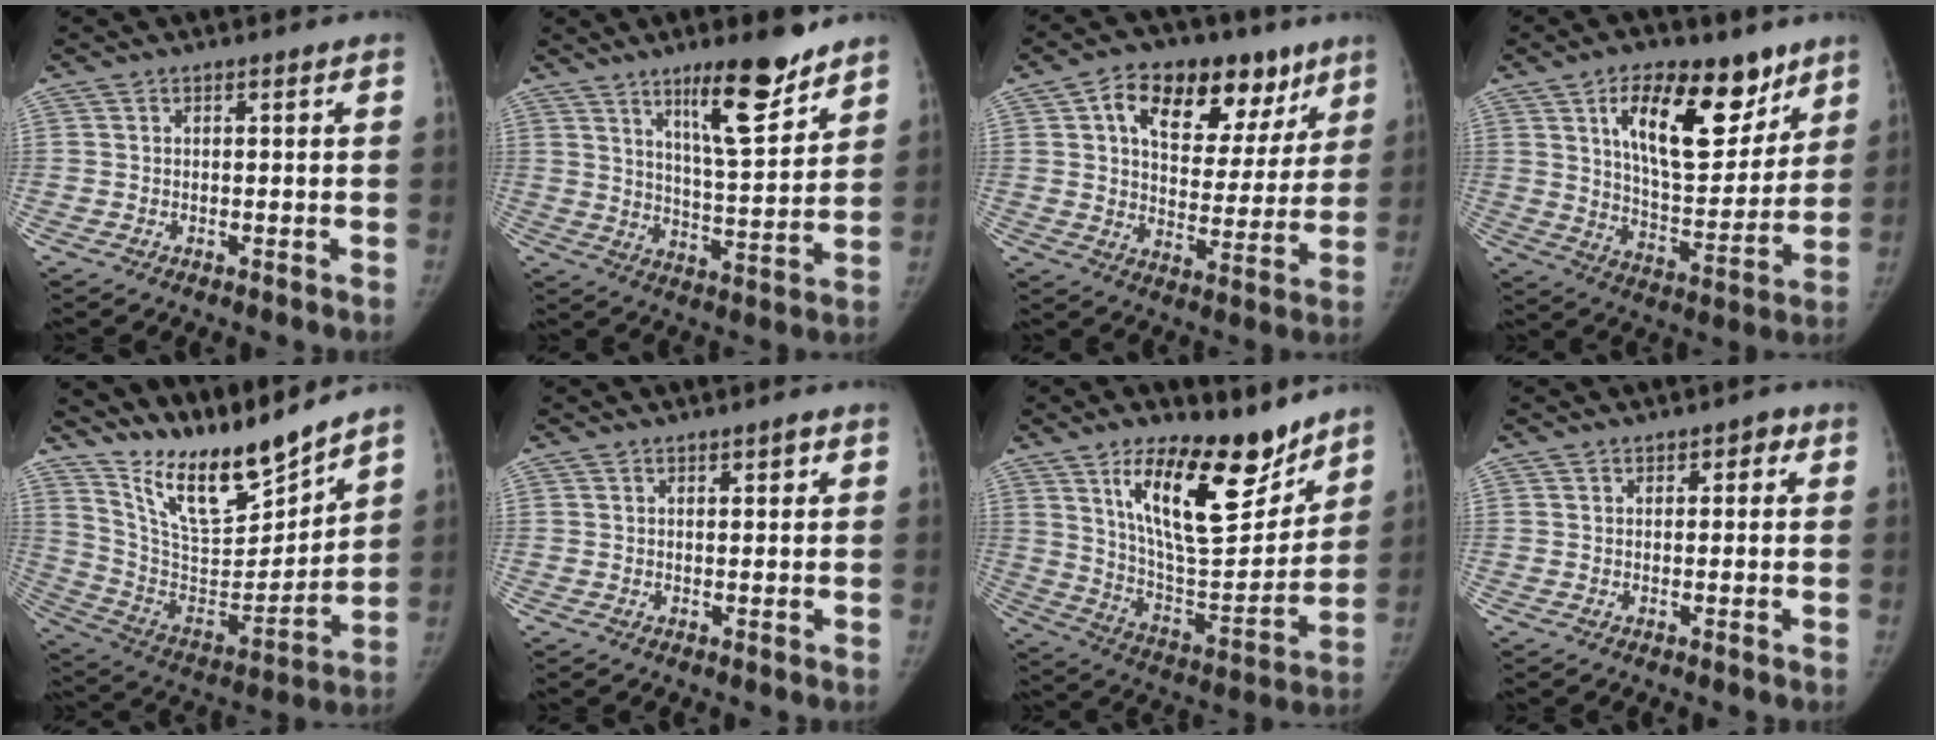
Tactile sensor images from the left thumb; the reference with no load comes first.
{"total": 11.4, "force": [7.8, 2.5, 7.9], "torque": [-0.104, -0.056, 0.125]}
{"total": 20.4, "force": [10.0, 12.0, 13.0], "torque": [-0.145, -0.008, 0.152]}
{"total": 19.1, "force": [10.1, 9.5, 13.1], "torque": [-0.145, -0.059, 0.166]}
{"total": 18.0, "force": [15.8, 3.2, 8.1], "torque": [-0.102, -0.111, 0.296]}
{"total": 1.6, "force": [0.9, 0.6, 1.2], "torque": [-0.011, -0.003, 0.013]}
{"total": 21.5, "force": [13.5, 8.4, 14.5], "torque": [-0.181, -0.092, 0.236]}
{"total": 2.0, "force": [0.7, 1.4, 1.2], "torque": [0.002, 0.001, 0.006]}